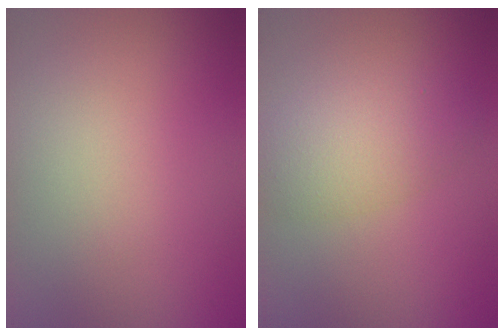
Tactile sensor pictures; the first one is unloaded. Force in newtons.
{"total": 3.8, "press": 3.8, "slide": 0.2}